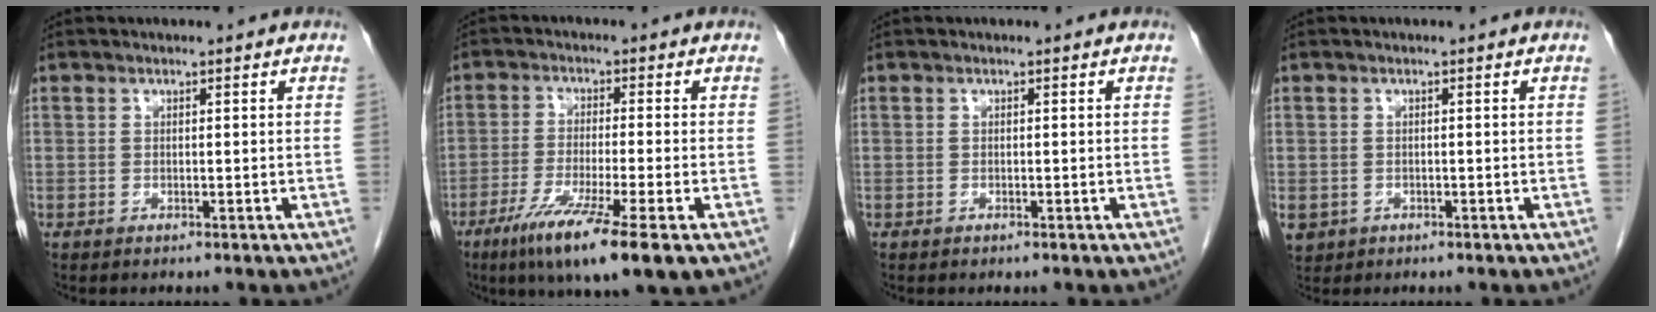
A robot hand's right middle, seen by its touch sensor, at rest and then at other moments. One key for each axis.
{"total": 11.5, "fx": -6.3, "fy": 0.1, "fz": 9.6, "tx": -0.173, "ty": -0.035, "tz": -0.107}
{"total": 0.0}
{"total": 3.4, "fx": -1.4, "fy": 2.9, "fz": 0.9, "tx": -0.019, "ty": 0.000, "tz": -0.018}